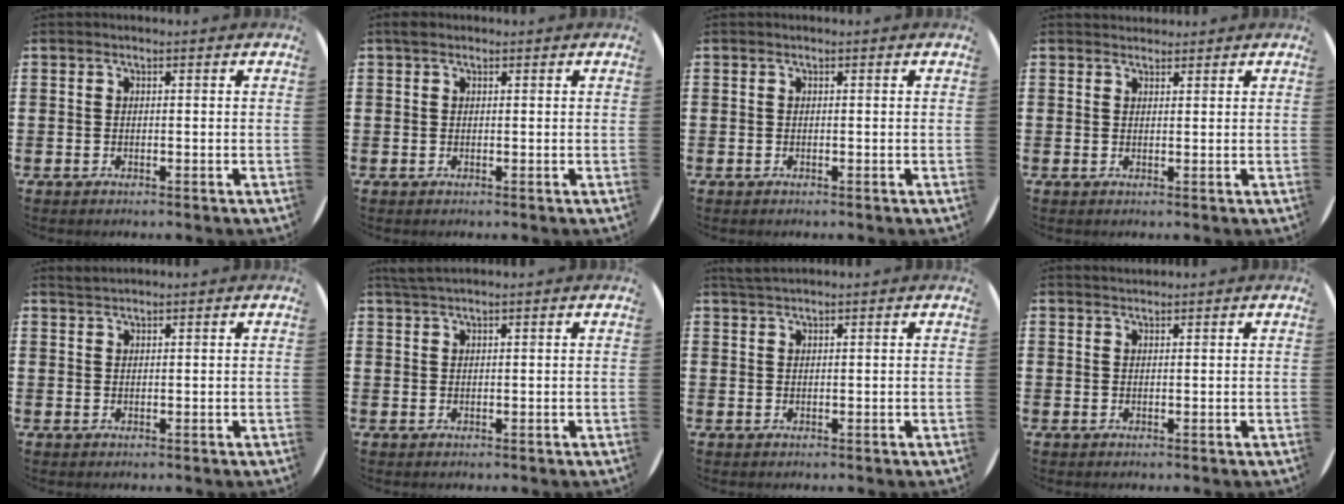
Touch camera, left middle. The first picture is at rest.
{"total": 0.7, "force": [0.5, 0.4, 0.2], "torque": [0.003, 0.001, 0.007]}
{"total": 0.0}
{"total": 1.1, "force": [1.1, 0.3, -0.1], "torque": [0.010, -0.001, 0.019]}
{"total": 1.0, "force": [1.0, -0.1, 0.0], "torque": [0.000, 0.000, 0.019]}
{"total": 1.5, "force": [1.4, -0.1, 0.6], "torque": [-0.013, 0.001, 0.026]}
{"total": 1.3, "force": [1.3, 0.0, 0.4], "torque": [-0.009, 0.002, 0.024]}
{"total": 0.8, "force": [0.8, 0.0, 0.0], "torque": [0.000, 0.000, 0.015]}